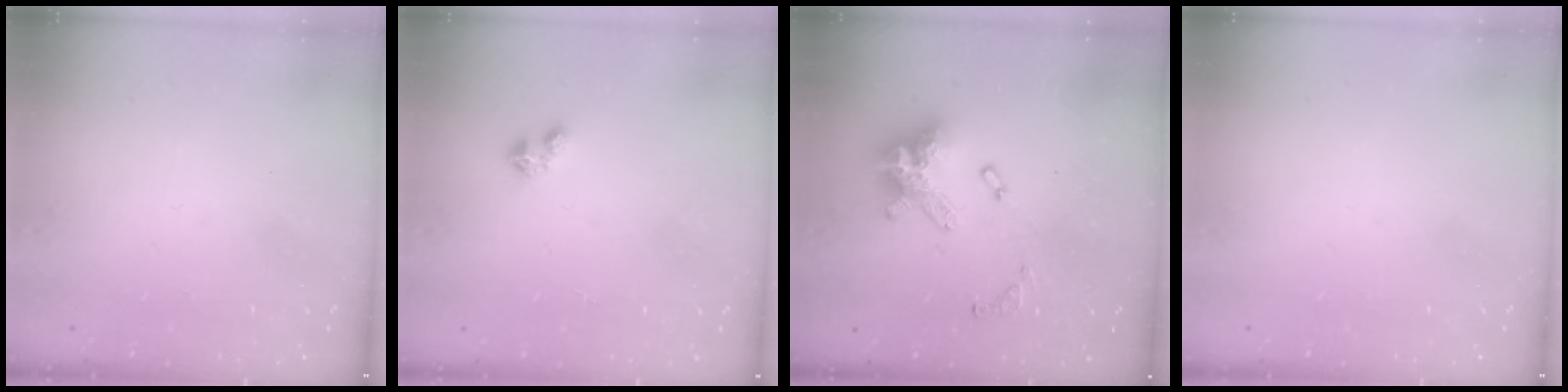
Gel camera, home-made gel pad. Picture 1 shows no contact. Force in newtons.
{"total": 2.7, "press": 2.7, "slide": 0.4}
{"total": 15.2, "press": 15.1, "slide": 1.3}
{"total": 0.0}